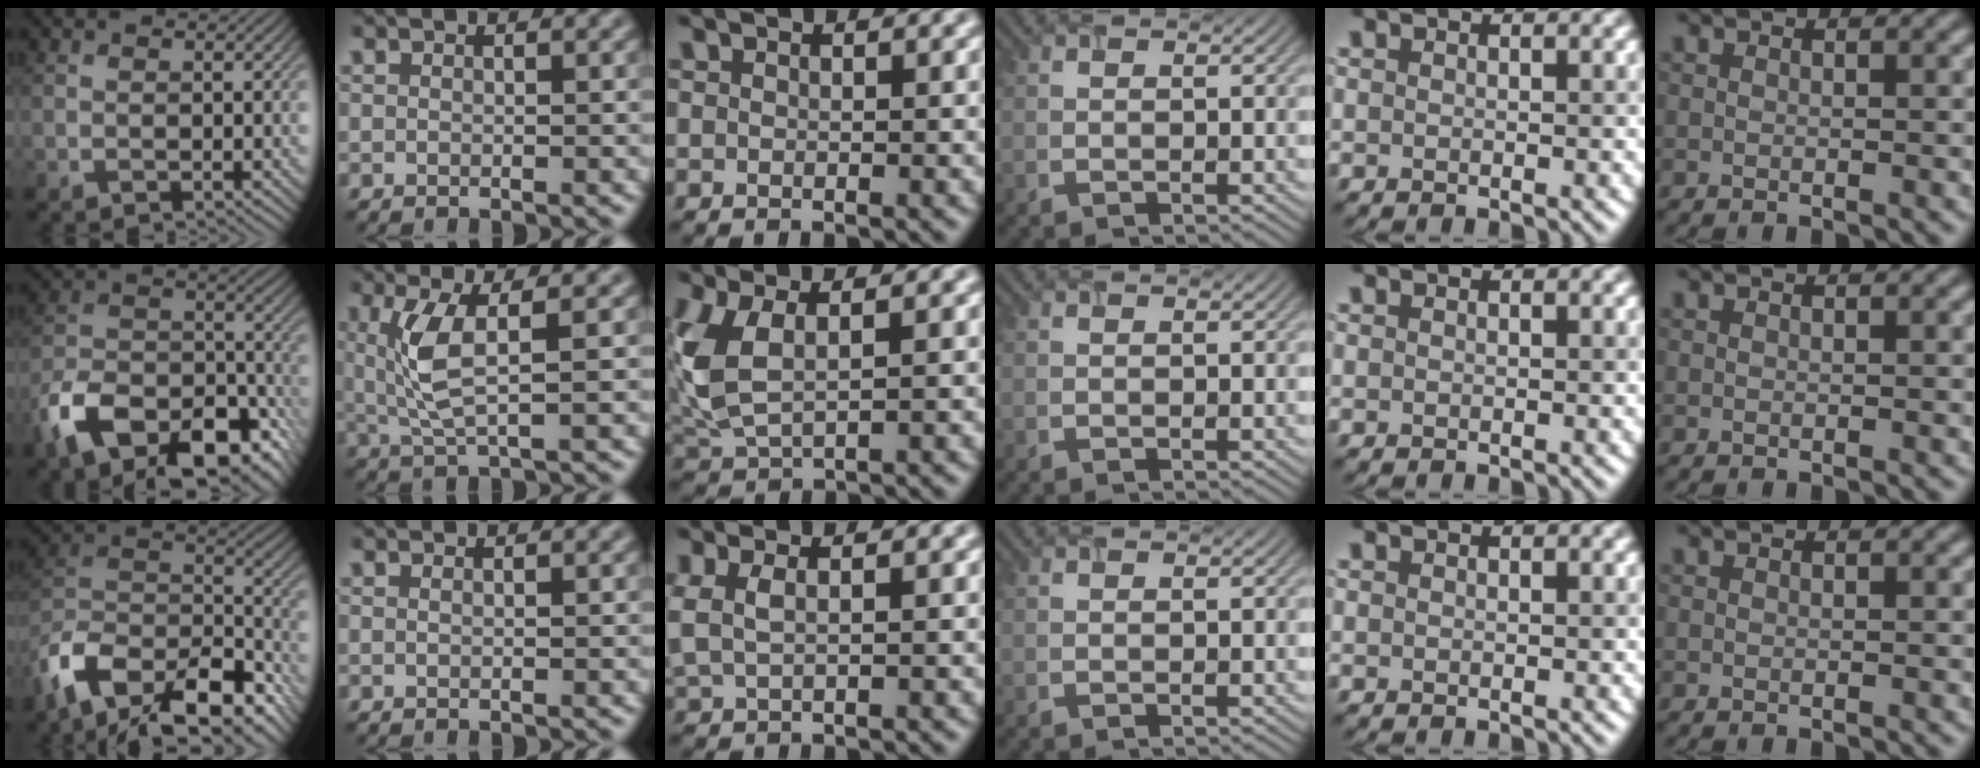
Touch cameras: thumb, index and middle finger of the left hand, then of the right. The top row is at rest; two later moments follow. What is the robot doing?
{"motion": "lift_and_place", "object": "timer"}